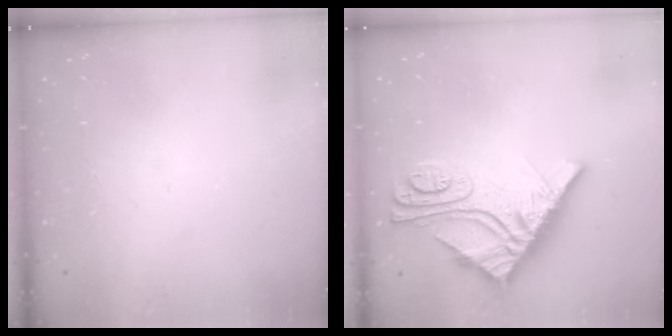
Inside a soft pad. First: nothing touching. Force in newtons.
{"total": 13.9, "press": 13.8, "slide": 1.4}